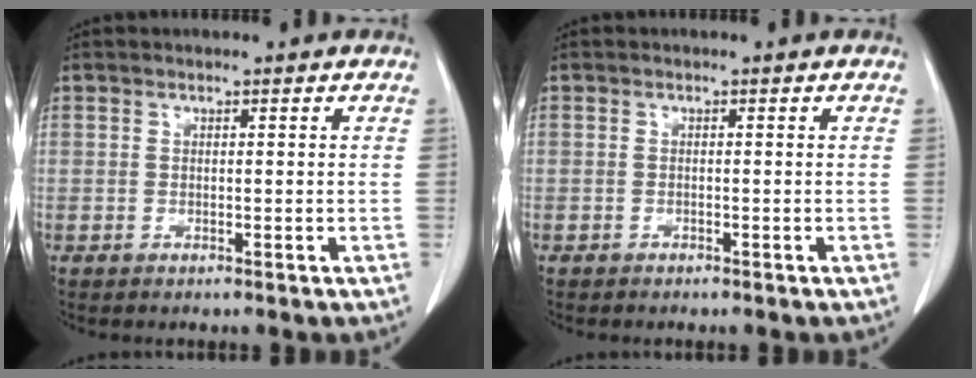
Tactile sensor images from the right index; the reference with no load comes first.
{"total": 0.0}